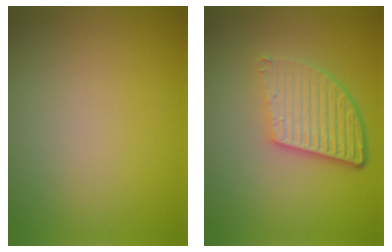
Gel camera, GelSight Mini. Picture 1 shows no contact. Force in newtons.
{"total": 5.6, "press": 4.0, "slide": 4.0}